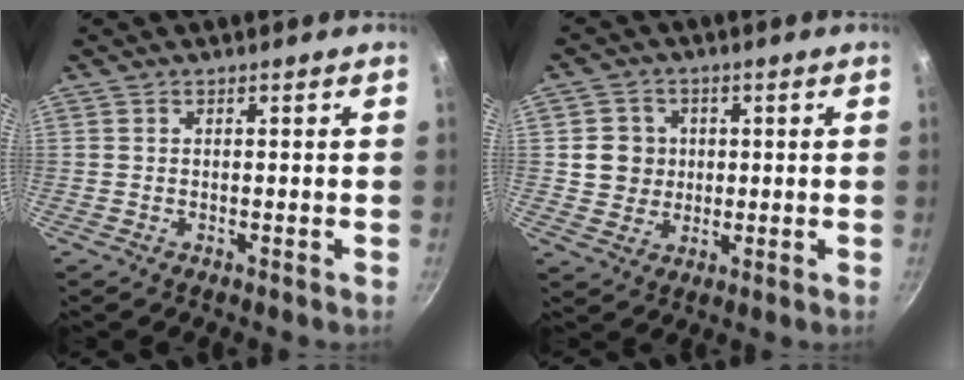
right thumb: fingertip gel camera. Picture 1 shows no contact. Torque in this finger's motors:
{"motor_torque": [-0.47, 0.62, 0.30, -0.30, 0.06]}